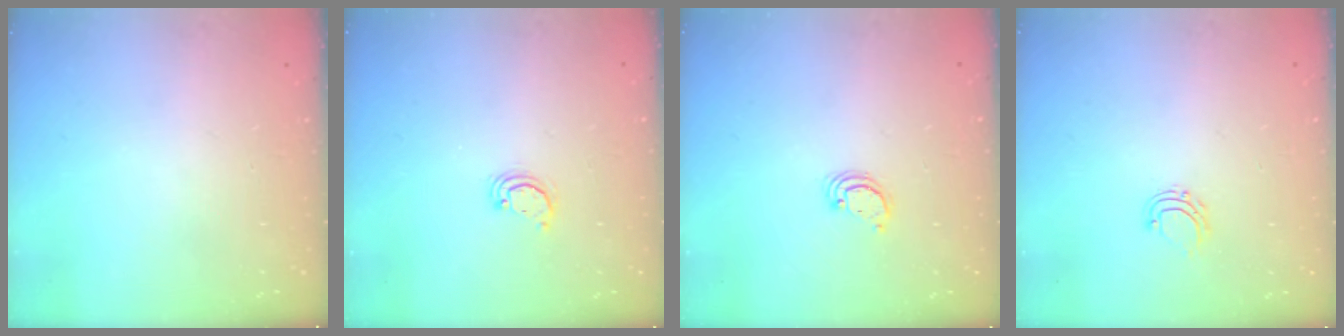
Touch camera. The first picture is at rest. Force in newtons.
{"total": 2.5, "press": 2.5, "slide": 0.3}
{"total": 2.6, "press": 2.6, "slide": 0.2}
{"total": 5.2, "press": 5.2, "slide": 0.4}